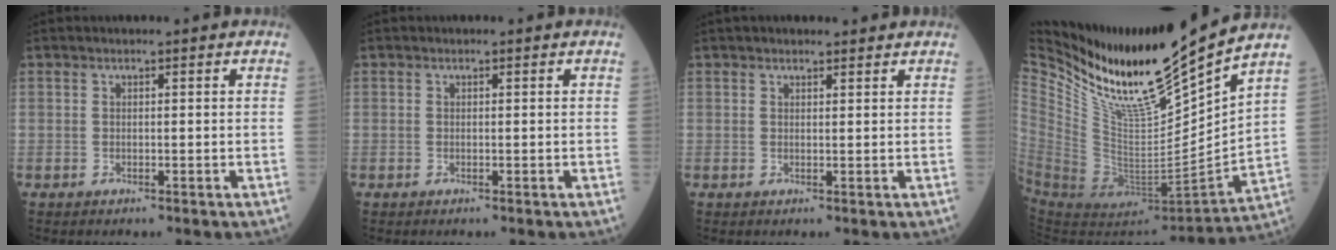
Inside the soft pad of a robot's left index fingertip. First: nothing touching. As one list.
[{"total": 0.0}, {"total": 3.4, "force": [3.0, 0.9, 1.3], "torque": [-0.015, 0.022, 0.038]}, {"total": 20.6, "force": [17.6, 0.4, 10.8], "torque": [-0.189, -0.065, 0.324]}]